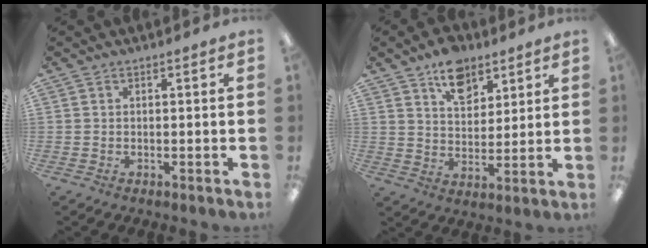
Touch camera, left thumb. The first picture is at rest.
{"total": 10.4, "force": [6.9, 6.4, 4.4], "torque": [-0.054, -0.033, 0.123]}